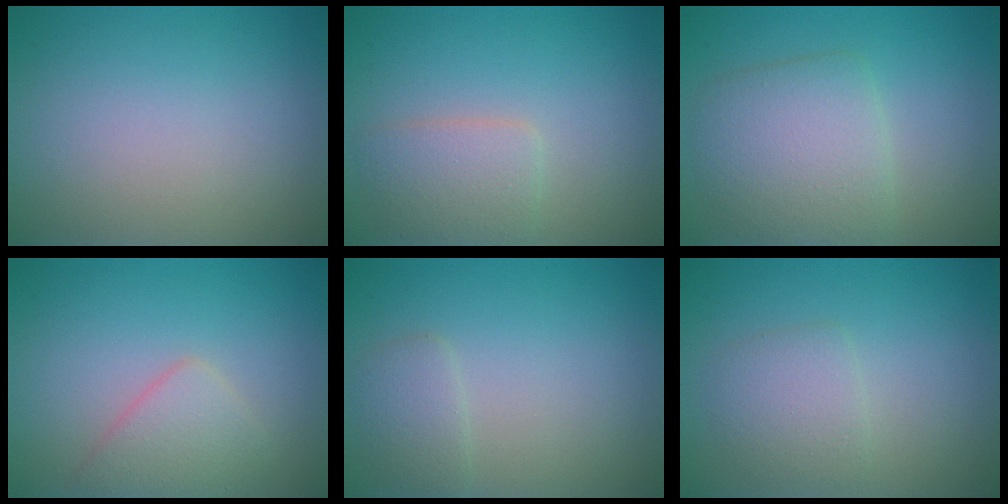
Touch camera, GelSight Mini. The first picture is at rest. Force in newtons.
{"total": 2.8, "press": 2.8, "slide": 0.0}
{"total": 5.0, "press": 5.0, "slide": 0.2}
{"total": 2.7, "press": 2.7, "slide": 0.1}
{"total": 1.7, "press": 1.7, "slide": 0.1}
{"total": 2.3, "press": 2.3, "slide": 0.0}